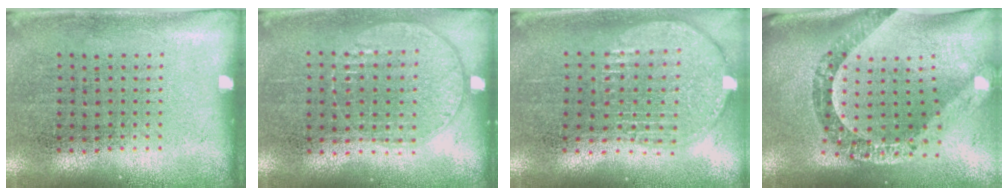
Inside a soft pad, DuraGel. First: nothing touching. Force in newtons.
{"total": 1.0, "press": 0.9, "slide": 0.4}
{"total": 2.0, "press": 1.7, "slide": 1.1}
{"total": 2.6, "press": 2.0, "slide": 1.6}